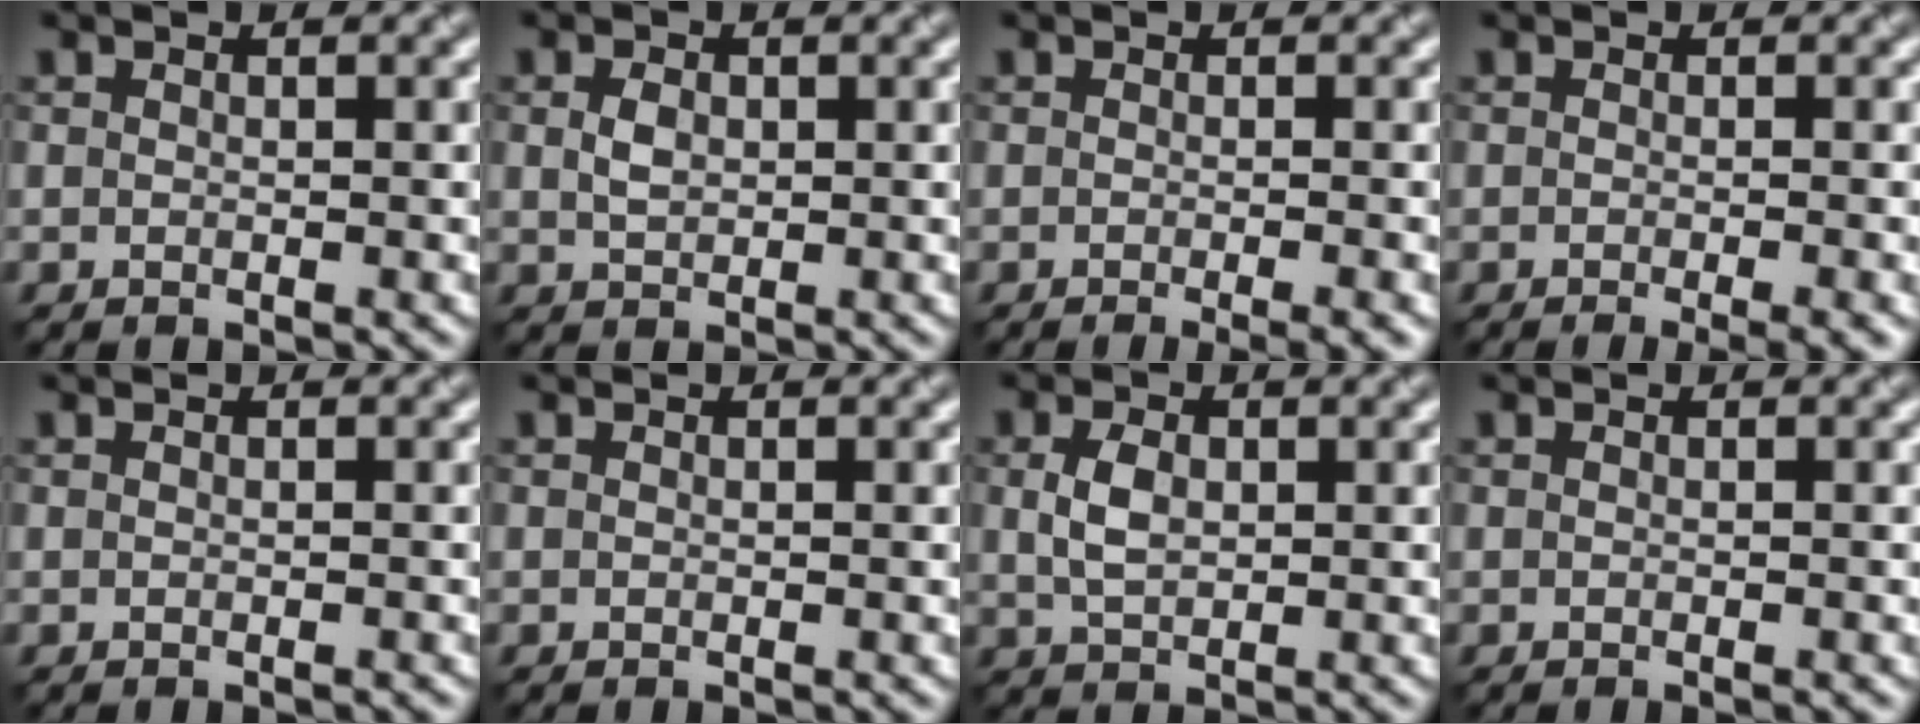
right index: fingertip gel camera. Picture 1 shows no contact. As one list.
[{"total": 0.9, "force": [-0.1, 0.7, 0.6], "torque": [-0.020, 0.007, 0.009]}, {"total": 3.4, "force": [-1.3, 1.1, 3.0], "torque": [-0.014, 0.009, -0.009]}, {"total": 3.8, "force": [-1.4, 1.2, 3.3], "torque": [-0.017, 0.008, -0.009]}, {"total": 0.0}, {"total": 0.0}, {"total": 2.0, "force": [0.0, 1.4, 1.5], "torque": [-0.042, 0.008, 0.012]}, {"total": 0.7, "force": [-0.2, 0.3, 0.6], "torque": [-0.001, 0.001, -0.005]}]